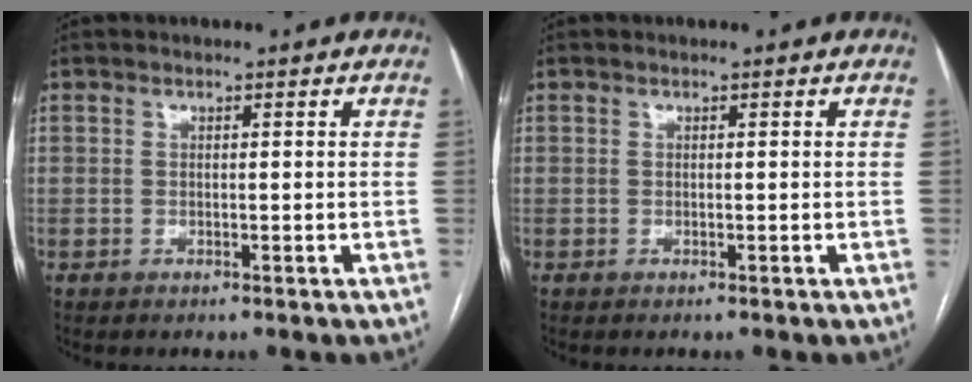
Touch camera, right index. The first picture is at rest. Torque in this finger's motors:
{"motor_torque": [0.00, 0.00, 0.00, 0.01]}